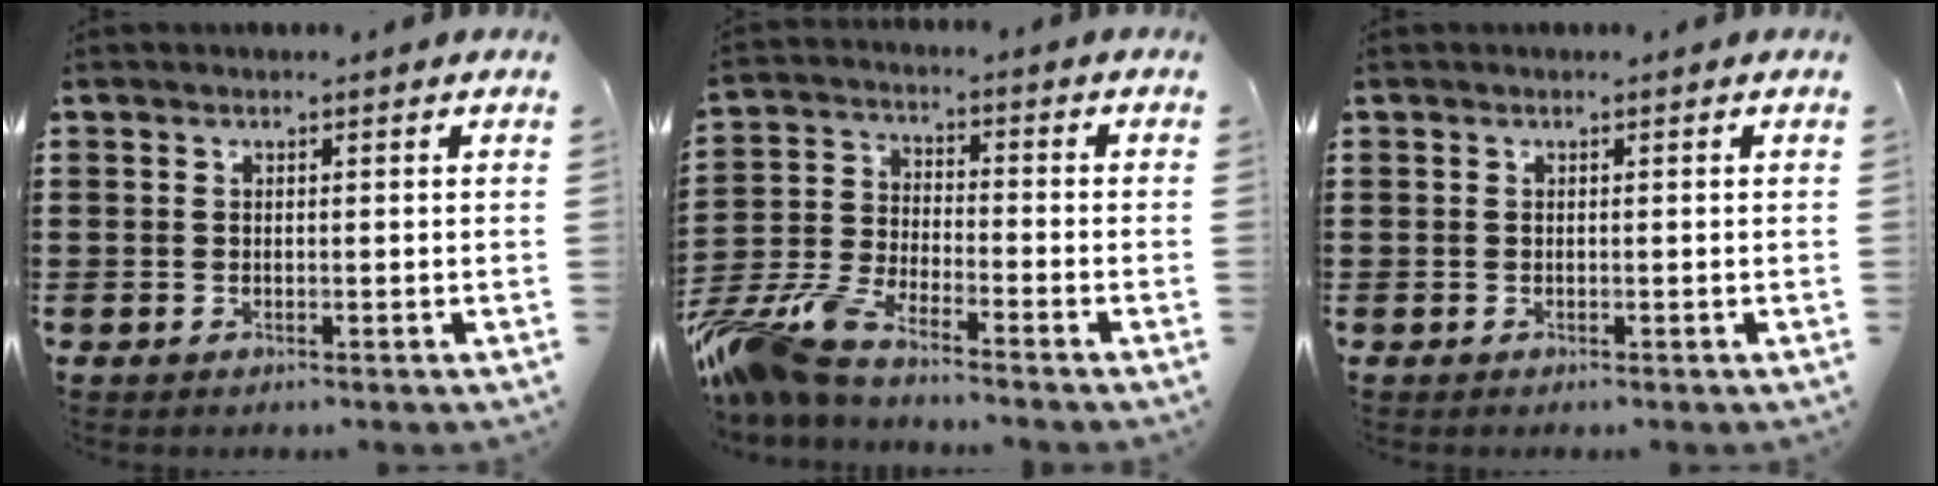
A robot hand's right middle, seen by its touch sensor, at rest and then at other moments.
{"total": 8.9, "force": [-8.0, 1.2, 3.8], "torque": [-0.111, -0.006, -0.166]}
{"total": 0.0}